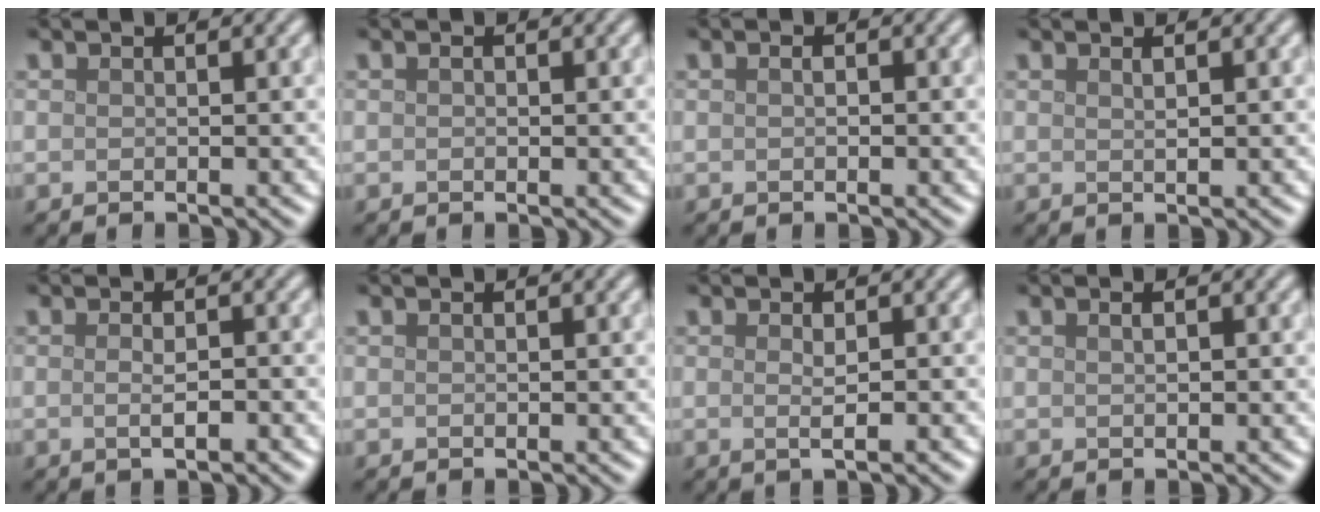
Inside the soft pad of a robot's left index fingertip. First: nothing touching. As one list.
[{"total": 0.6, "force": [0.1, 0.3, 0.4], "torque": [-0.008, -0.001, 0.000]}, {"total": 1.2, "force": [0.3, 0.7, 0.9], "torque": [-0.008, 0.000, -0.004]}, {"total": 0.8, "force": [0.4, 0.2, 0.6], "torque": [-0.008, 0.002, 0.007]}, {"total": 2.0, "force": [-0.4, 0.5, 1.9], "torque": [-0.031, -0.002, -0.005]}, {"total": 0.0}, {"total": 1.8, "force": [-0.1, 0.4, 1.8], "torque": [-0.030, -0.003, -0.002]}, {"total": 0.8, "force": [0.3, 0.3, 0.7], "torque": [-0.012, 0.002, 0.007]}]